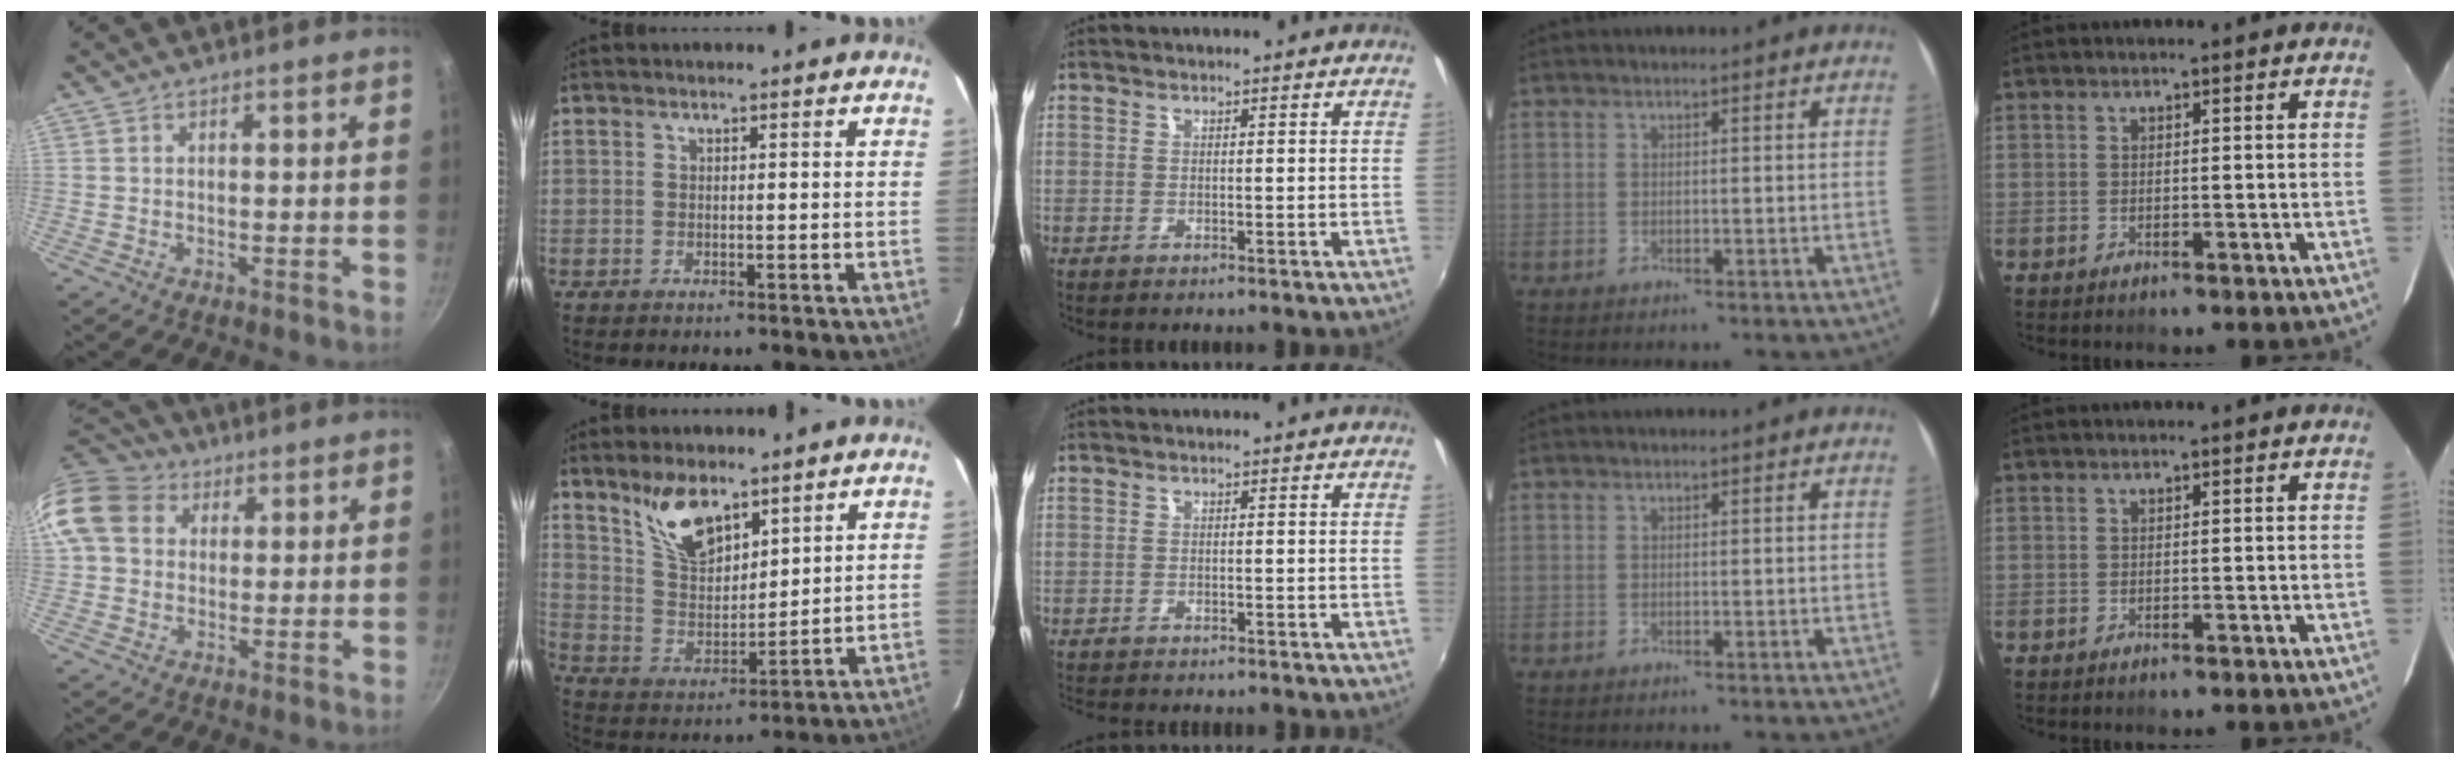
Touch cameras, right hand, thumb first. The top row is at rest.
{"thumb": {"total": 12.9, "force": [4.2, 10.4, 6.3], "torque": [-0.111, 0.016, 0.064]}, "index": {"total": 10.4, "force": [7.3, 4.6, 5.8], "torque": [-0.107, 0.007, 0.148]}, "middle": {"total": 3.3, "force": [-3.1, 0.7, 1.0], "torque": [-0.028, -0.014, -0.050]}}